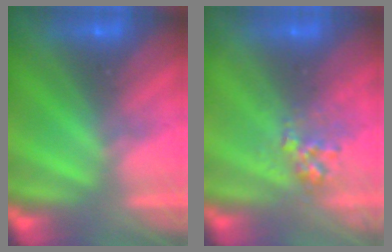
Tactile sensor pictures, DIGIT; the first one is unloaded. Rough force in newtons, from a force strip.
{"total": 2.7}